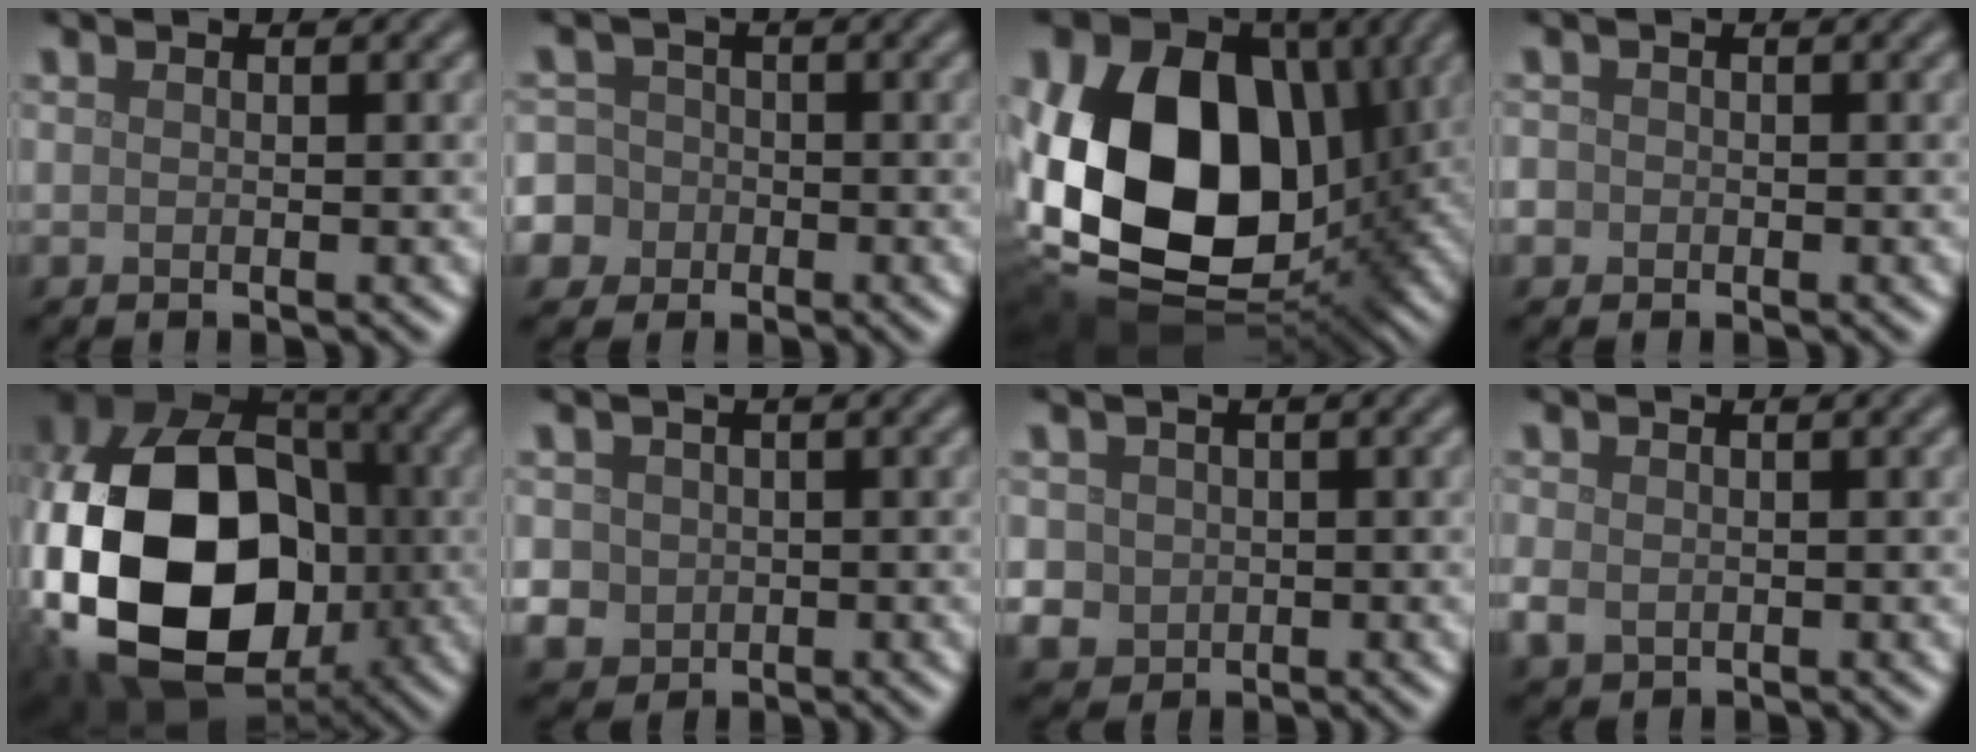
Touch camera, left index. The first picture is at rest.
{"total": 8.1, "force": [-3.1, 7.3, 1.7], "torque": [-0.051, -0.006, -0.089]}
{"total": 19.8, "force": [1.1, 13.9, 14.0], "torque": [-0.298, -0.008, 0.021]}
{"total": 1.7, "force": [-0.3, 1.6, 0.4], "torque": [0.003, 0.003, -0.012]}
{"total": 19.0, "force": [-3.8, 13.4, 12.8], "torque": [-0.264, -0.027, -0.066]}
{"total": 2.9, "force": [0.1, 2.8, 0.9], "torque": [-0.010, 0.003, 0.000]}
{"total": 2.6, "force": [0.1, 2.5, 0.8], "torque": [-0.012, -0.002, 0.005]}
{"total": 1.8, "force": [-0.3, 1.5, 0.9], "torque": [-0.023, -0.006, -0.005]}